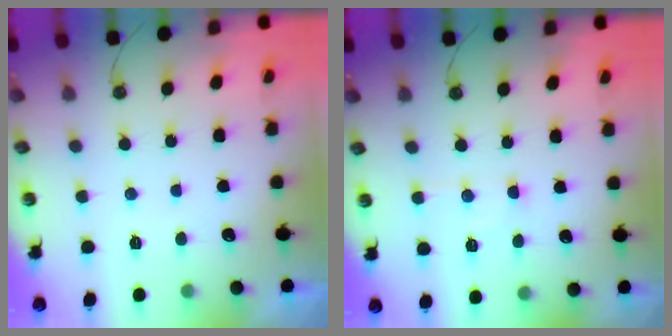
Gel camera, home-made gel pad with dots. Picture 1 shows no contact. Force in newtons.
{"total": 5.6, "press": 5.6, "slide": 0.4}